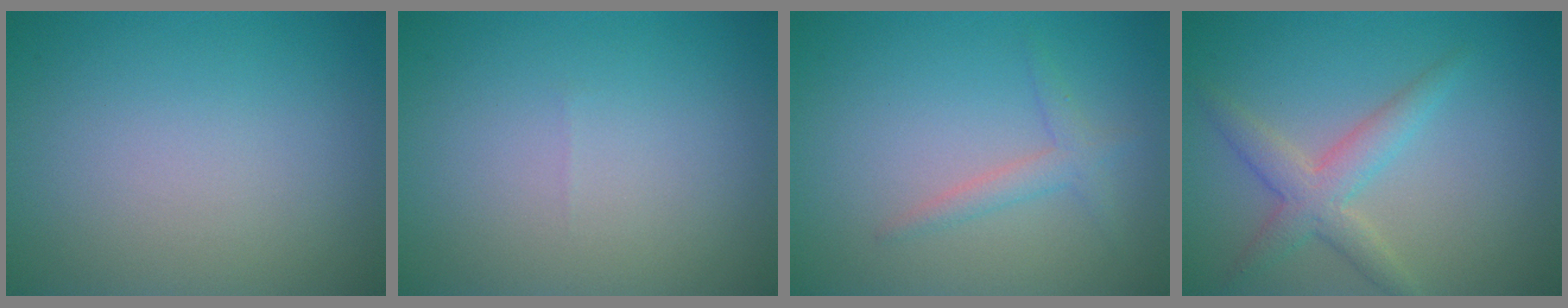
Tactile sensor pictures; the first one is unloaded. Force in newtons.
{"total": 0.0}
{"total": 1.6, "press": 1.6, "slide": 0.0}
{"total": 3.3, "press": 3.3, "slide": 0.1}